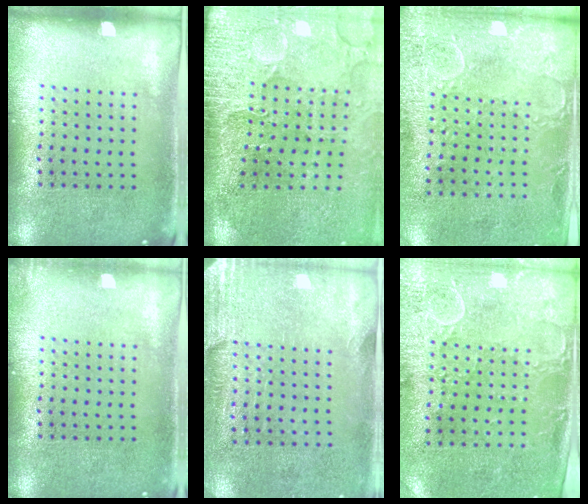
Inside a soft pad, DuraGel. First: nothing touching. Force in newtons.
{"total": 3.5, "press": 3.4, "slide": 1.1}
{"total": 2.9, "press": 2.3, "slide": 1.7}
{"total": 0.7, "press": 0.7, "slide": 0.1}
{"total": 2.8, "press": 2.4, "slide": 1.4}
{"total": 2.9, "press": 2.3, "slide": 1.7}